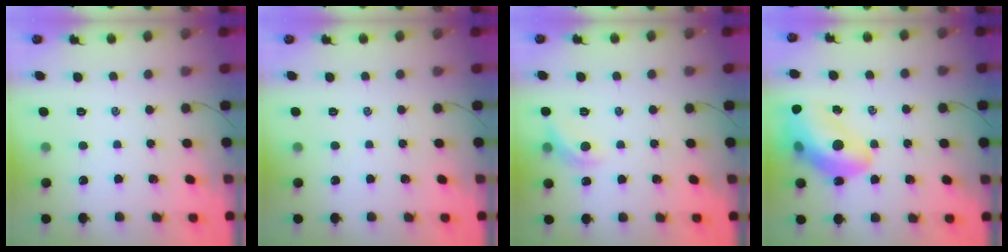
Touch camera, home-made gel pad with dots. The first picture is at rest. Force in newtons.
{"total": 0.0}
{"total": 7.6, "press": 7.5, "slide": 1.1}
{"total": 20.5, "press": 19.9, "slide": 5.1}